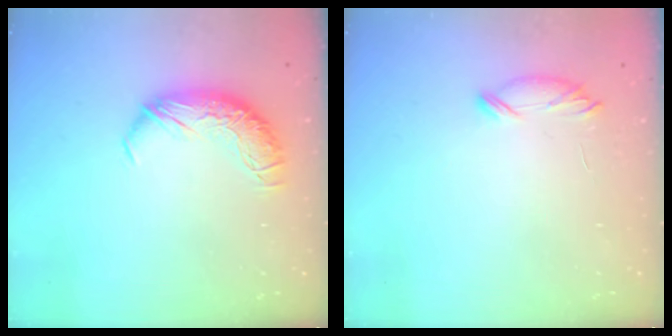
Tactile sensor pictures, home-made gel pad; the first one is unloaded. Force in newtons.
{"total": 6.6, "press": 6.6, "slide": 0.7}